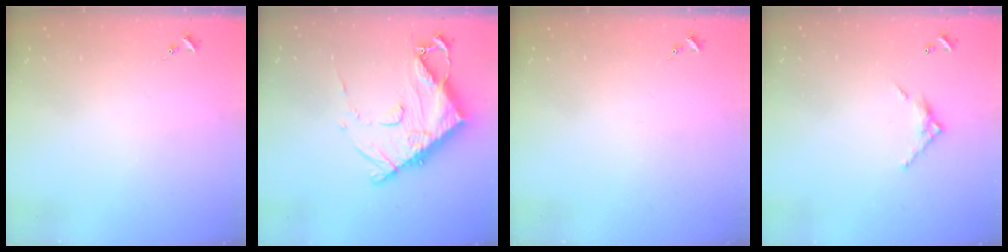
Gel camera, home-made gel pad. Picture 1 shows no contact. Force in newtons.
{"total": 15.2, "press": 15.1, "slide": 1.6}
{"total": 0.0}
{"total": 6.7, "press": 6.7, "slide": 0.4}